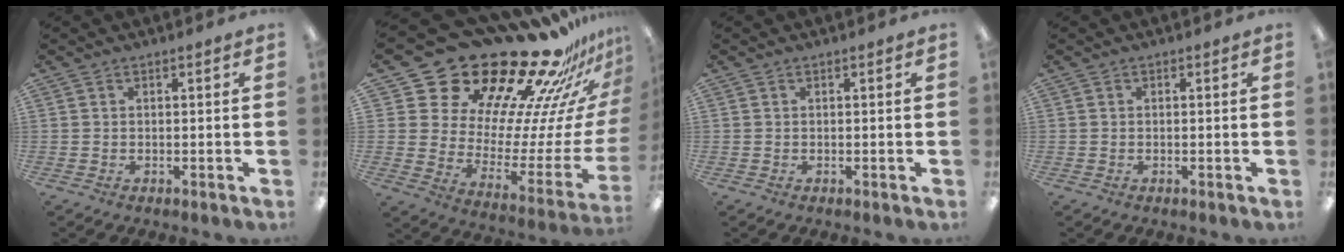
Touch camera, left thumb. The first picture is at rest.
{"total": 31.5, "force": [25.0, 13.2, 14.0], "torque": [-0.183, -0.214, 0.455]}
{"total": 0.0}
{"total": 0.0}